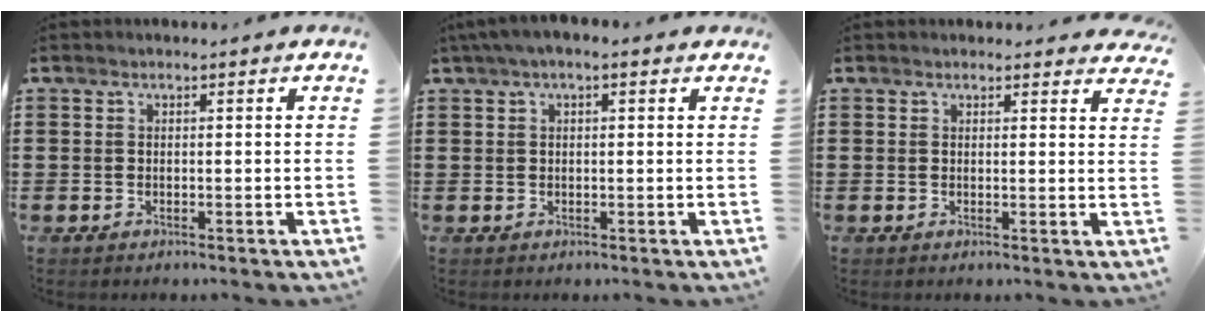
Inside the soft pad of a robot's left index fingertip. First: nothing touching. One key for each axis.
{"total": 2.1, "fx": 0.8, "fy": 0.6, "fz": 1.8, "tx": -0.034, "ty": 0.006, "tz": 0.013}
{"total": 1.7, "fx": 1.6, "fy": 0.4, "fz": 0.2, "tx": 0.002, "ty": -0.001, "tz": 0.030}